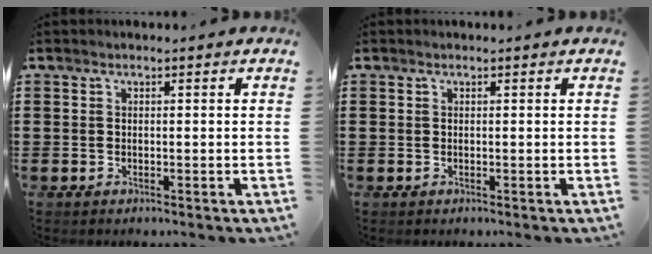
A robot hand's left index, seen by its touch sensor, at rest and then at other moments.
{"total": 0.0}